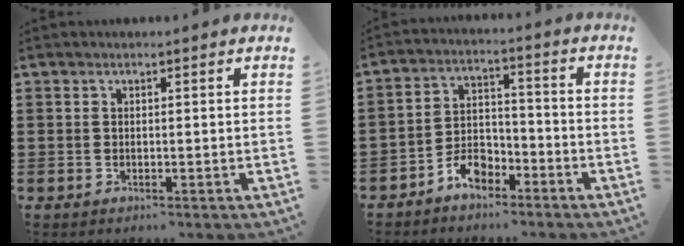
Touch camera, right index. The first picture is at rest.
{"total": 5.3, "force": [-4.0, 2.7, 2.2], "torque": [-0.046, 0.012, -0.076]}